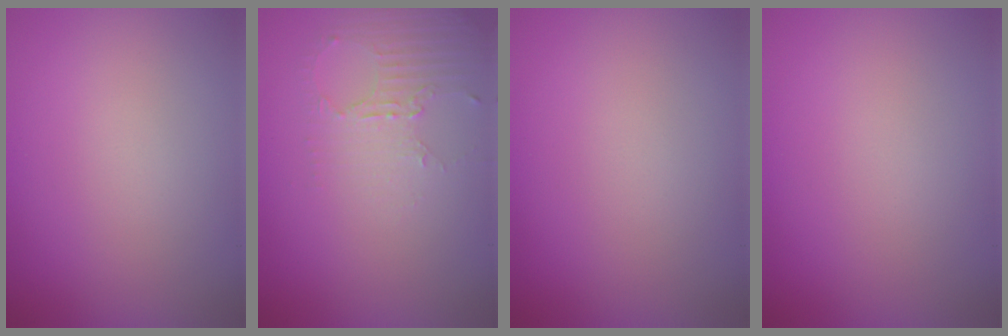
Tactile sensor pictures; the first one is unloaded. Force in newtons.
{"total": 2.6, "press": 2.0, "slide": 1.7}
{"total": 0.0}
{"total": 0.0}